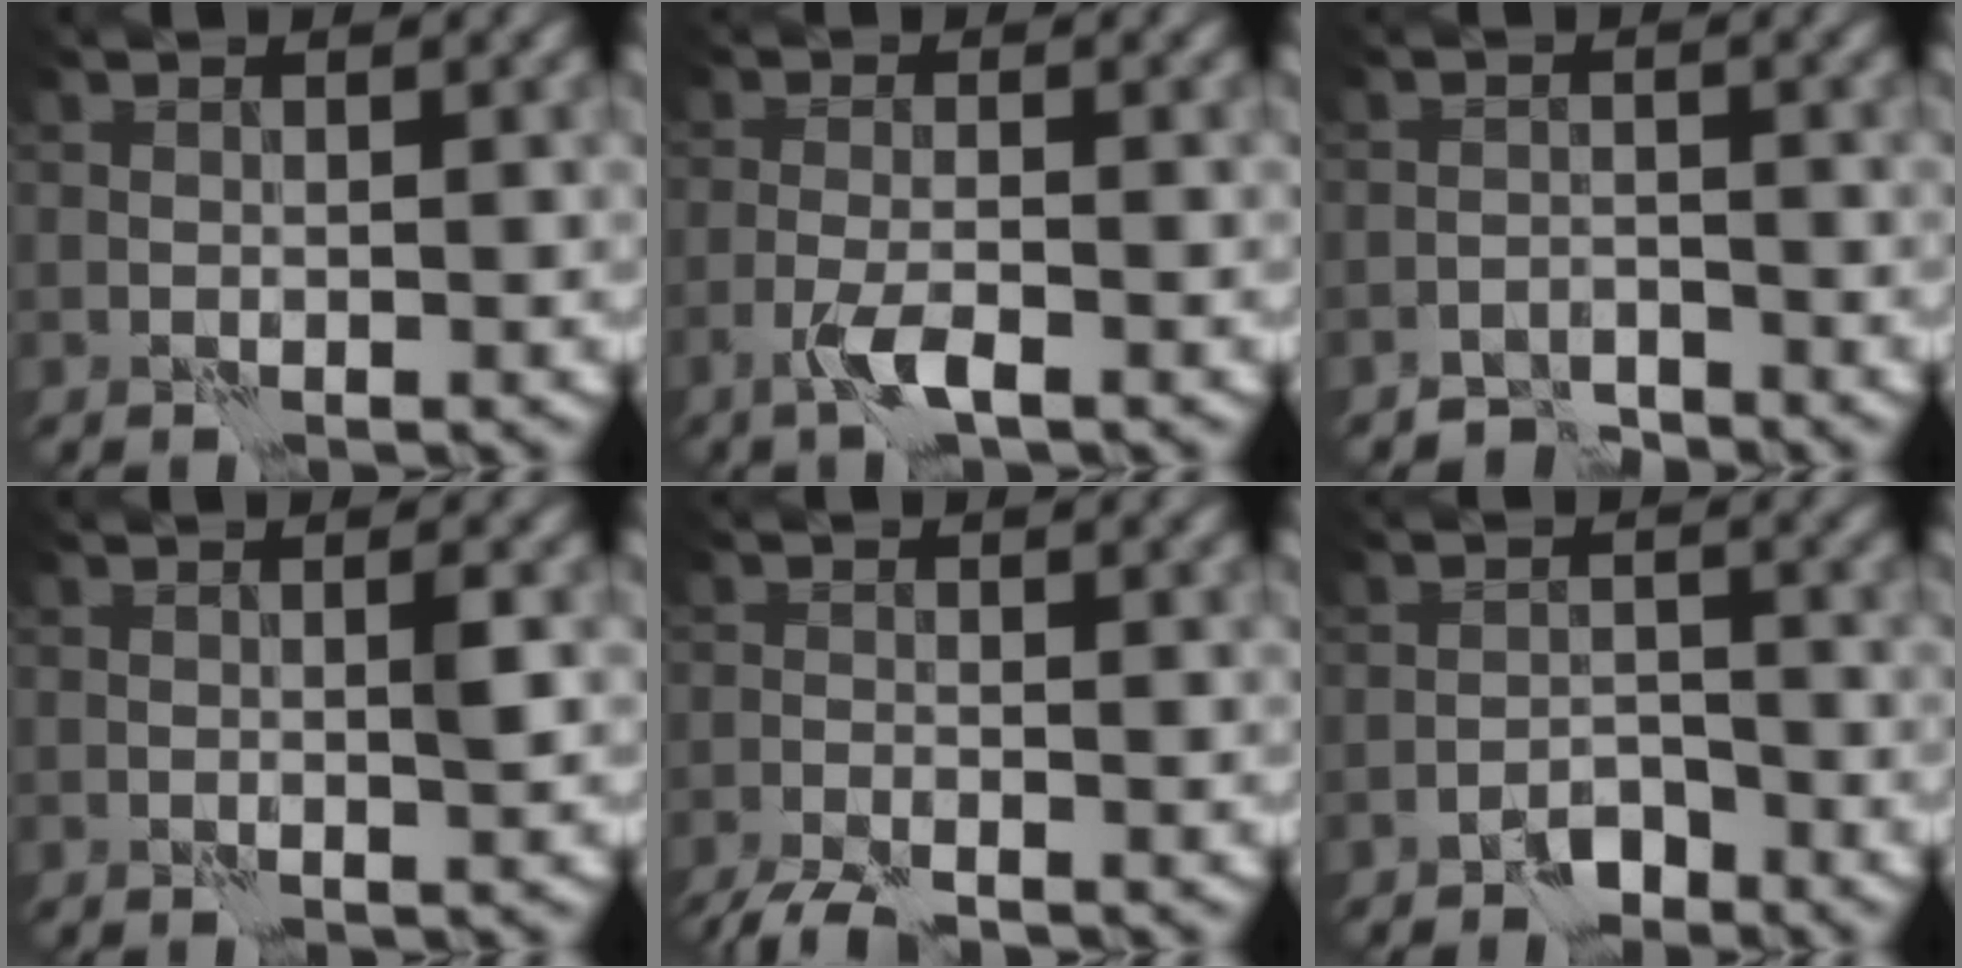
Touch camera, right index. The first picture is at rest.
{"total": 2.5, "force": [-1.6, 0.3, 1.8], "torque": [-0.045, 0.002, -0.037]}
{"total": 2.5, "force": [-2.5, 0.4, 0.0], "torque": [0.006, 0.006, -0.049]}
{"total": 0.9, "force": [-0.1, -0.3, 0.8], "torque": [-0.014, 0.002, -0.002]}
{"total": 3.5, "force": [-3.1, 0.3, 1.5], "torque": [-0.033, -0.010, -0.066]}
{"total": 2.3, "force": [-2.1, 0.8, 0.7], "torque": [-0.007, 0.009, -0.039]}